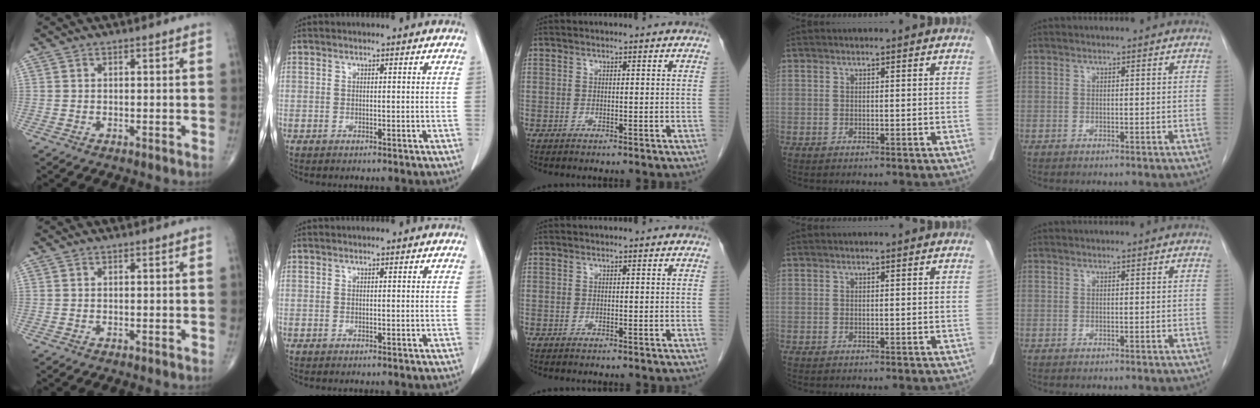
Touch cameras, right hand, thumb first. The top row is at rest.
{}